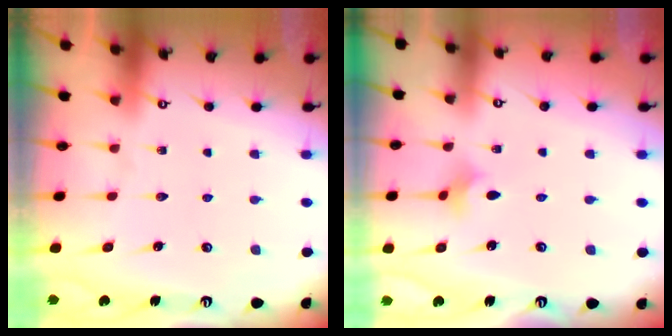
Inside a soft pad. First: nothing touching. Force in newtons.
{"total": 2.2, "press": 2.1, "slide": 0.6}